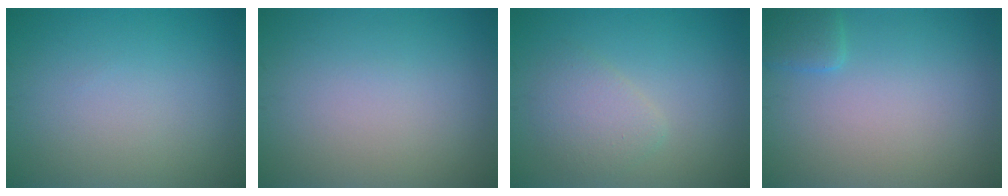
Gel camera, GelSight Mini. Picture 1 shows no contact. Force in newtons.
{"total": 0.0}
{"total": 2.5, "press": 2.5, "slide": 0.1}
{"total": 1.5, "press": 1.5, "slide": 0.1}